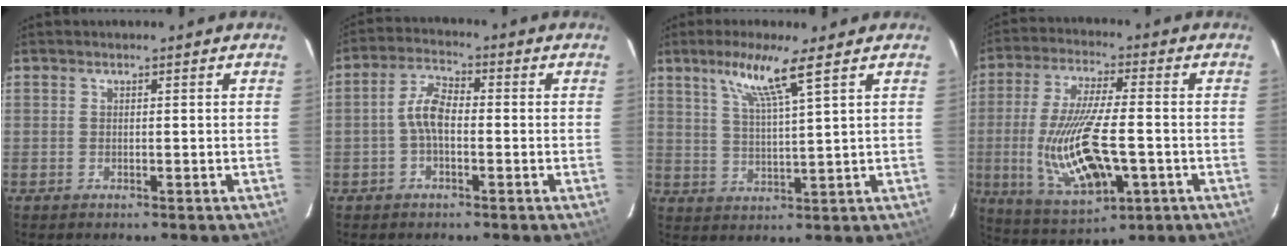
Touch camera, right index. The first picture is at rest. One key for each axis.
{"total": 5.4, "fx": -1.0, "fy": 2.6, "fz": 4.6, "tx": -0.098, "ty": 0.018, "tz": -0.021}
{"total": 7.3, "fx": 4.5, "fy": -0.5, "fz": 5.8, "tx": -0.107, "ty": 0.001, "tz": 0.086}
{"total": 17.7, "fx": -3.7, "fy": 6.4, "fz": 16.1, "tx": -0.324, "ty": -0.021, "tz": -0.050}